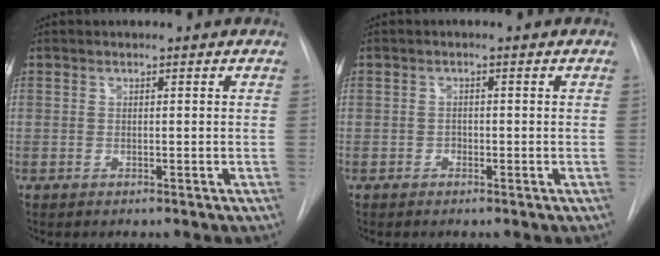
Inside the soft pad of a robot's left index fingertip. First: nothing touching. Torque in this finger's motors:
{"motor_torque": [-0.31, 0.26, -0.04, -0.01]}